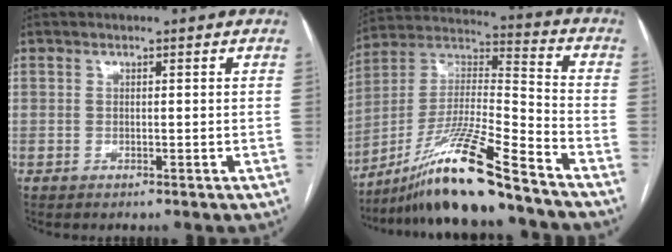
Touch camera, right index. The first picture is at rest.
{"total": 17.3, "force": [-13.2, -0.3, 11.1], "torque": [-0.221, -0.007, -0.240]}